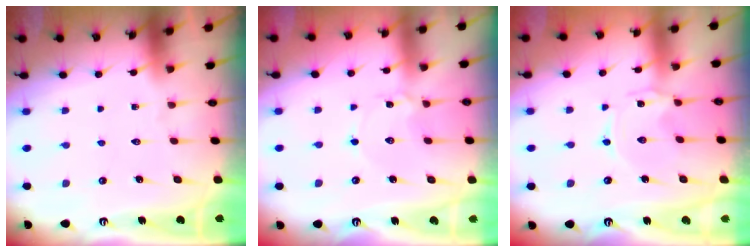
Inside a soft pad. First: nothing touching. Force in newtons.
{"total": 1.9, "press": 1.9, "slide": 0.2}
{"total": 0.0}